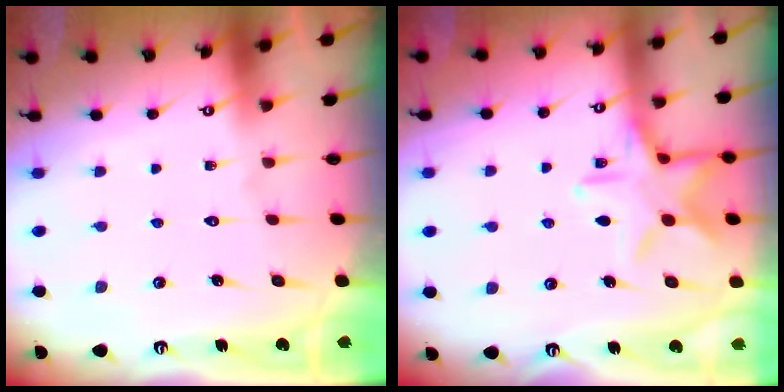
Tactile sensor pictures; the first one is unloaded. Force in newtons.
{"total": 13.6, "press": 13.6, "slide": 0.9}